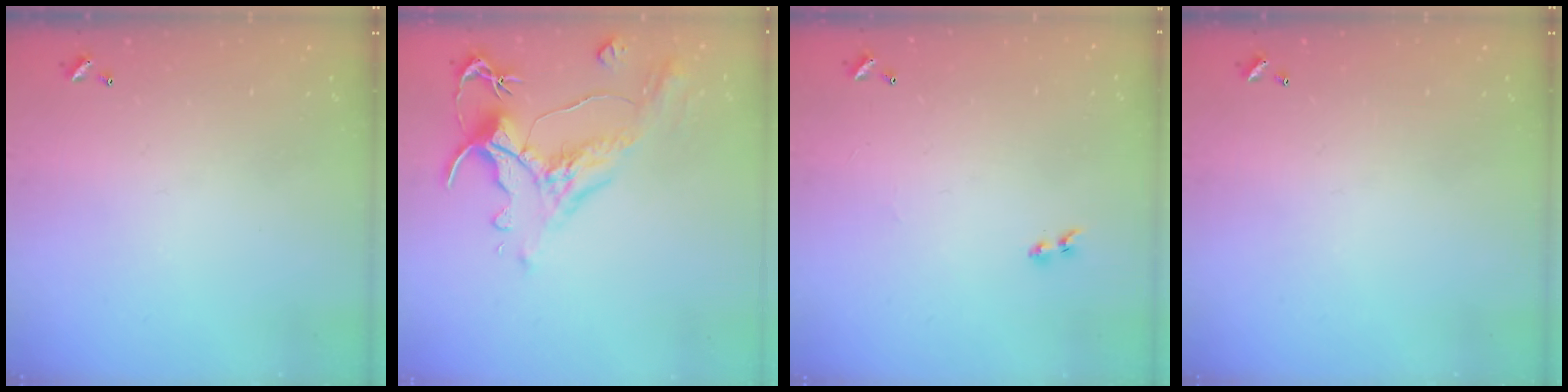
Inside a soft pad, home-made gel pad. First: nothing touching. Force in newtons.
{"total": 1.6, "press": 0.4, "slide": 1.6}
{"total": 1.3, "press": 1.1, "slide": 0.7}
{"total": 0.0}